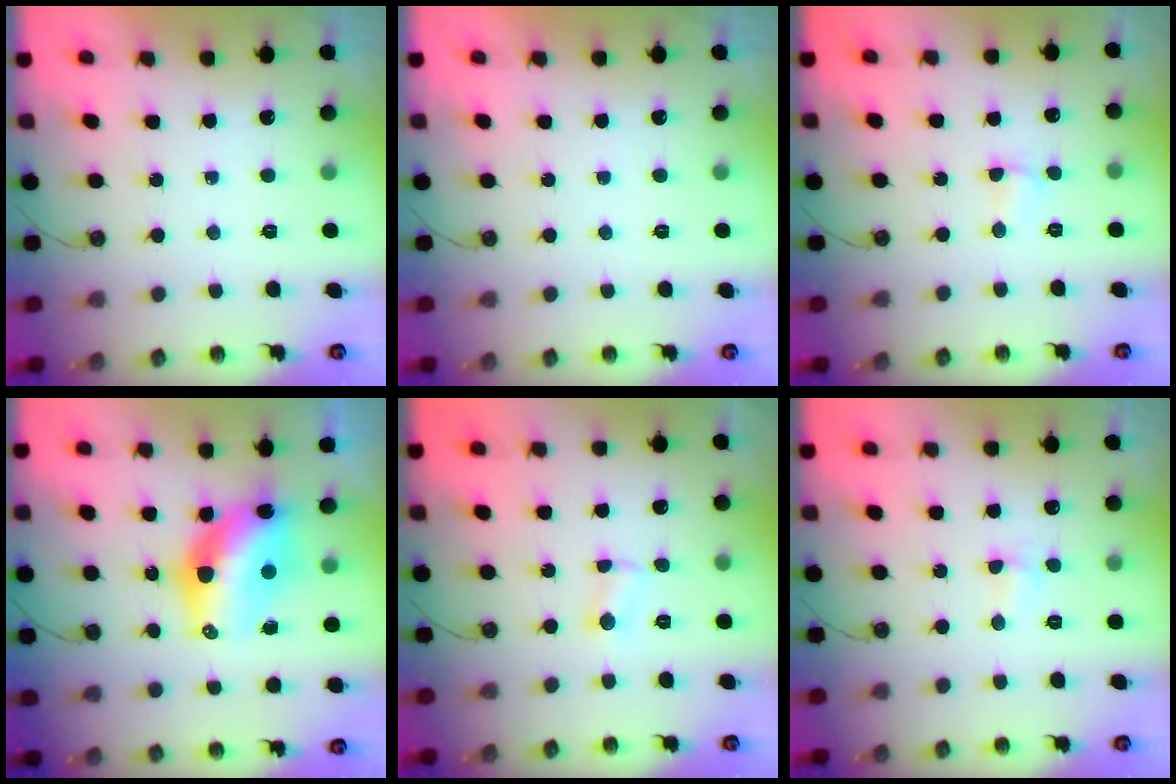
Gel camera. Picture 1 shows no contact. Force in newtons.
{"total": 0.0}
{"total": 2.2, "press": 2.2, "slide": 0.5}
{"total": 12.8, "press": 12.8, "slide": 1.2}
{"total": 2.5, "press": 2.4, "slide": 0.8}
{"total": 3.7, "press": 3.6, "slide": 0.6}